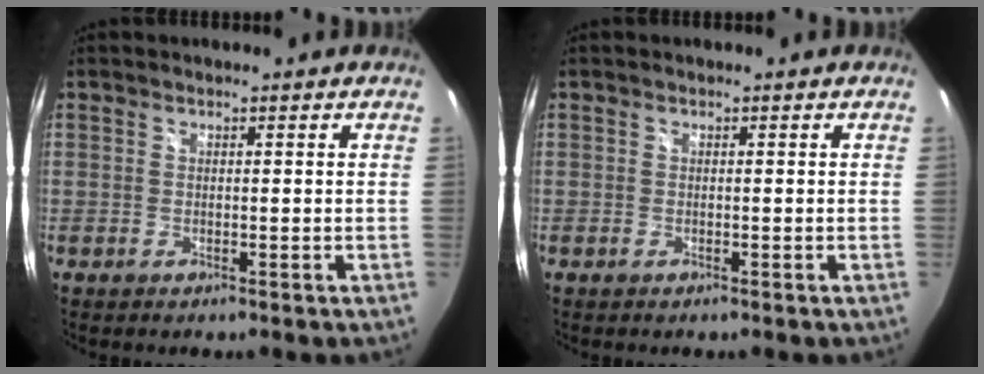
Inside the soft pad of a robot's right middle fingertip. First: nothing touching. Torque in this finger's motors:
{"motor_torque": [1.64, 0.05, 0.05, 0.01]}